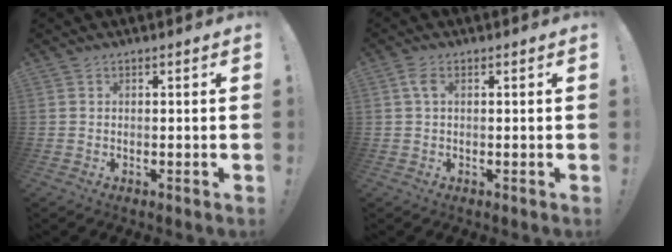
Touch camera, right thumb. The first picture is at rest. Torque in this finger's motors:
{"motor_torque": [1.34, 0.49, 0.43, -0.44, 0.00]}